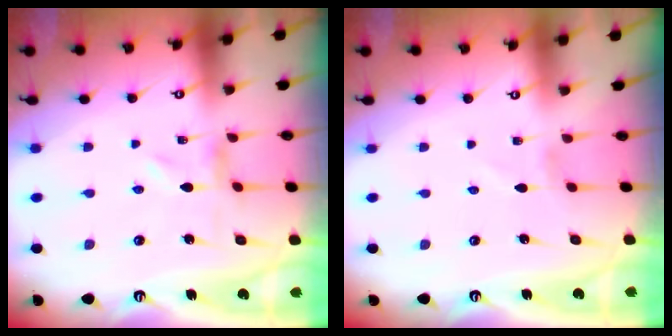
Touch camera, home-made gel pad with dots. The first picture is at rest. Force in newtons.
{"total": 1.0, "press": 1.0, "slide": 0.1}